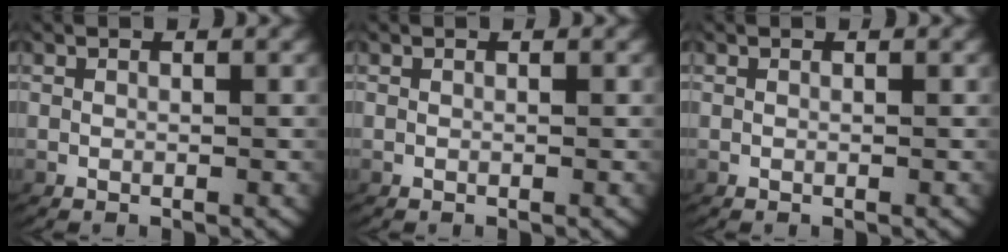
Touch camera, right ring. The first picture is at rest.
{"total": 0.0}
{"total": 0.0}